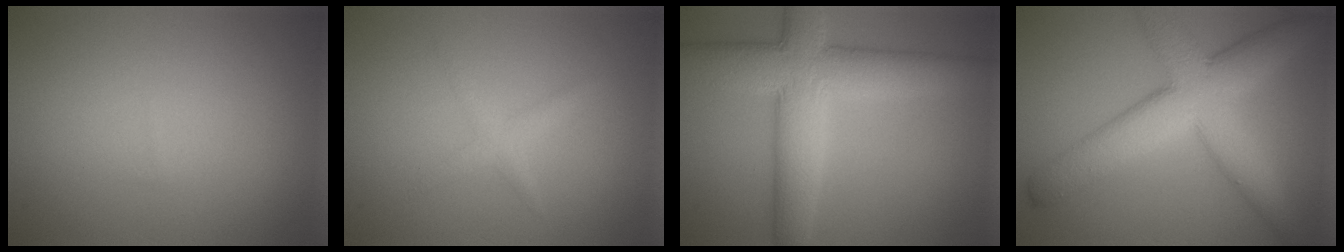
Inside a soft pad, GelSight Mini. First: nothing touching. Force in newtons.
{"total": 1.4, "press": 1.4, "slide": 0.1}
{"total": 8.7, "press": 8.7, "slide": 0.5}
{"total": 8.9, "press": 8.9, "slide": 0.5}